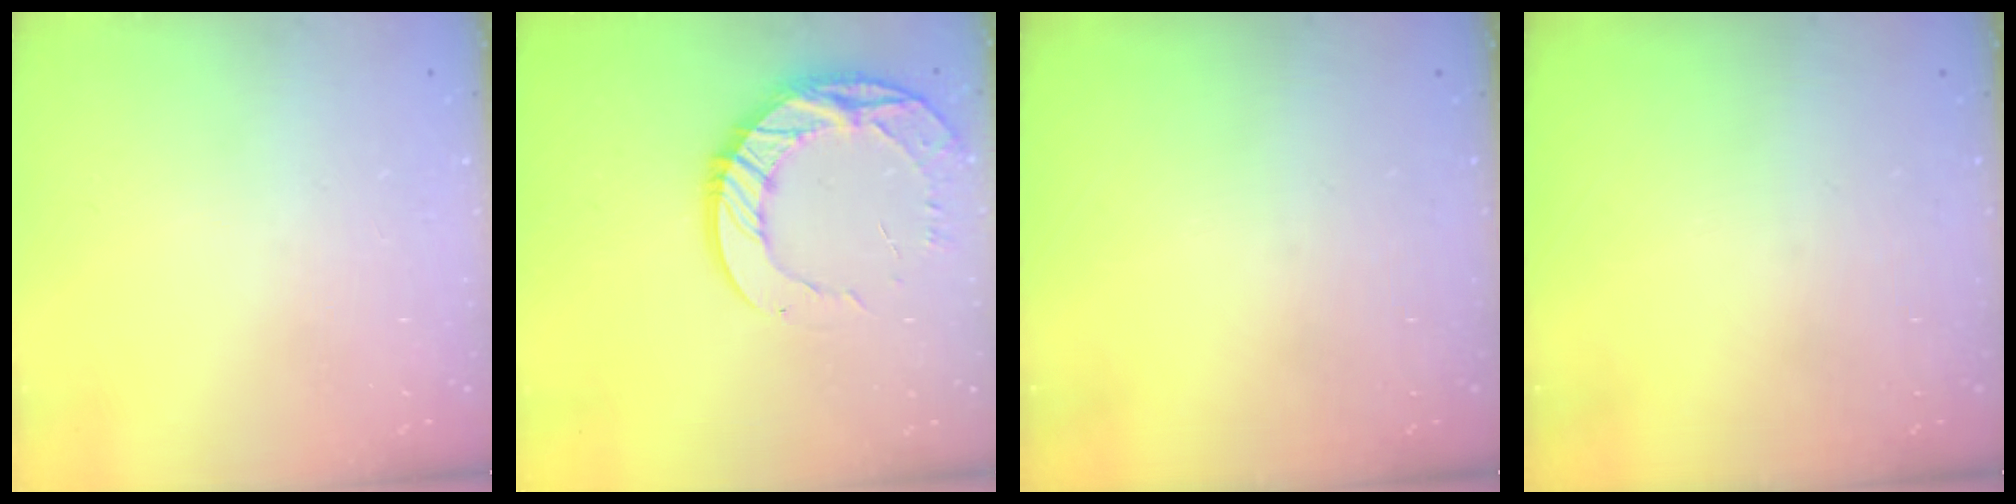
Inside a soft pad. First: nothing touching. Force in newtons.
{"total": 15.4, "press": 15.3, "slide": 1.3}
{"total": 0.0}
{"total": 0.0}